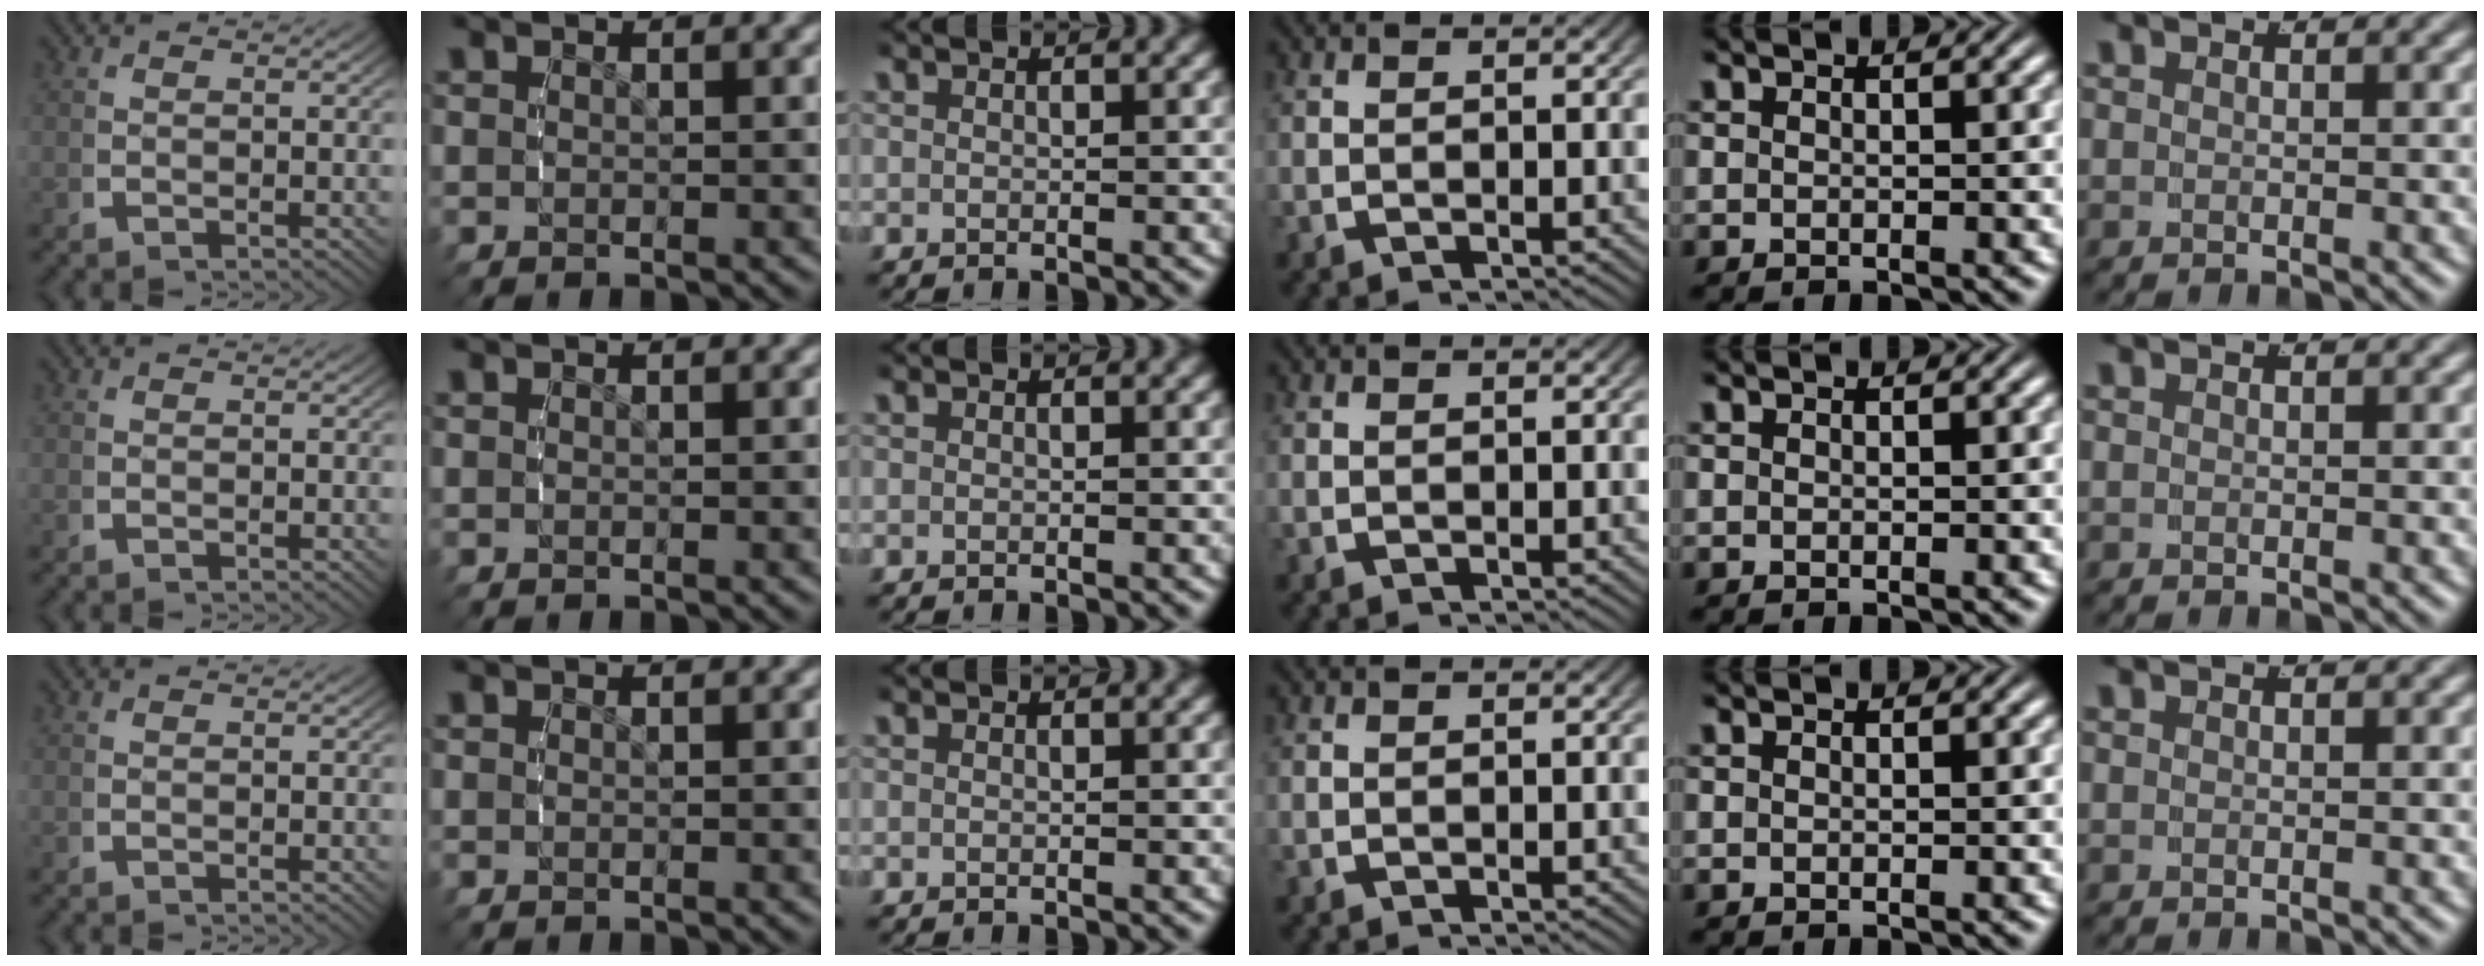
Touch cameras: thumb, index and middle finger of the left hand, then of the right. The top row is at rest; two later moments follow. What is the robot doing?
{"motion": "reach", "object": "napkin"}